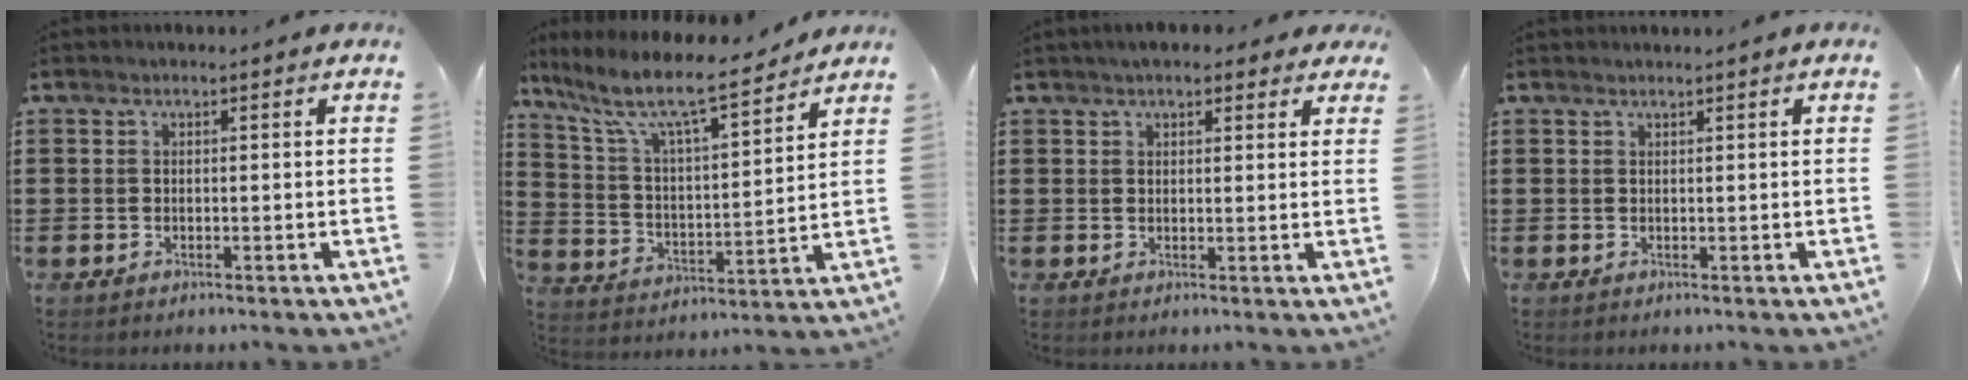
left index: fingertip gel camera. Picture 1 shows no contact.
{"total": 8.6, "force": [6.9, 1.1, 5.0], "torque": [-0.127, -0.046, 0.111]}
{"total": 3.3, "force": [2.7, 1.2, 1.5], "torque": [-0.036, 0.005, 0.049]}
{"total": 0.5, "force": [0.5, -0.2, 0.2], "torque": [-0.005, -0.003, 0.010]}